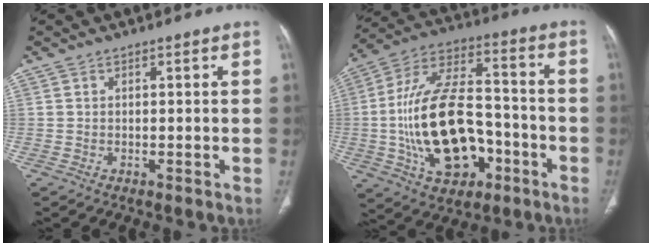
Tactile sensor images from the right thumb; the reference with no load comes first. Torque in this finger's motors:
{"motor_torque": [2.01, 3.00, 2.29, -0.50, 0.67]}